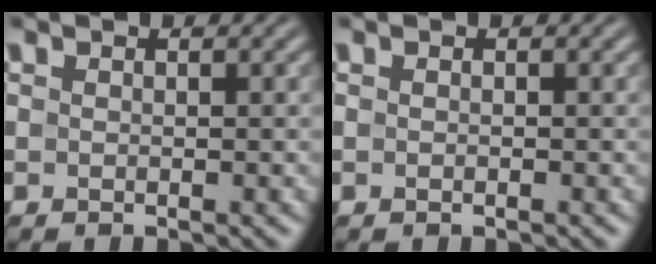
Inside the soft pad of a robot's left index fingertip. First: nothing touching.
{"total": 0.0}